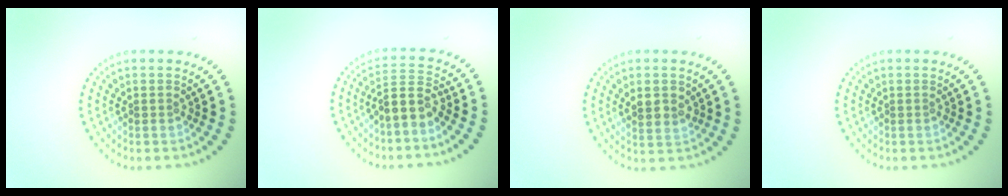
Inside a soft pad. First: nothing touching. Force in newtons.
{"total": 2.8, "press": 2.2, "slide": 1.7}
{"total": 2.3, "press": 2.1, "slide": 0.8}
{"total": 0.0}